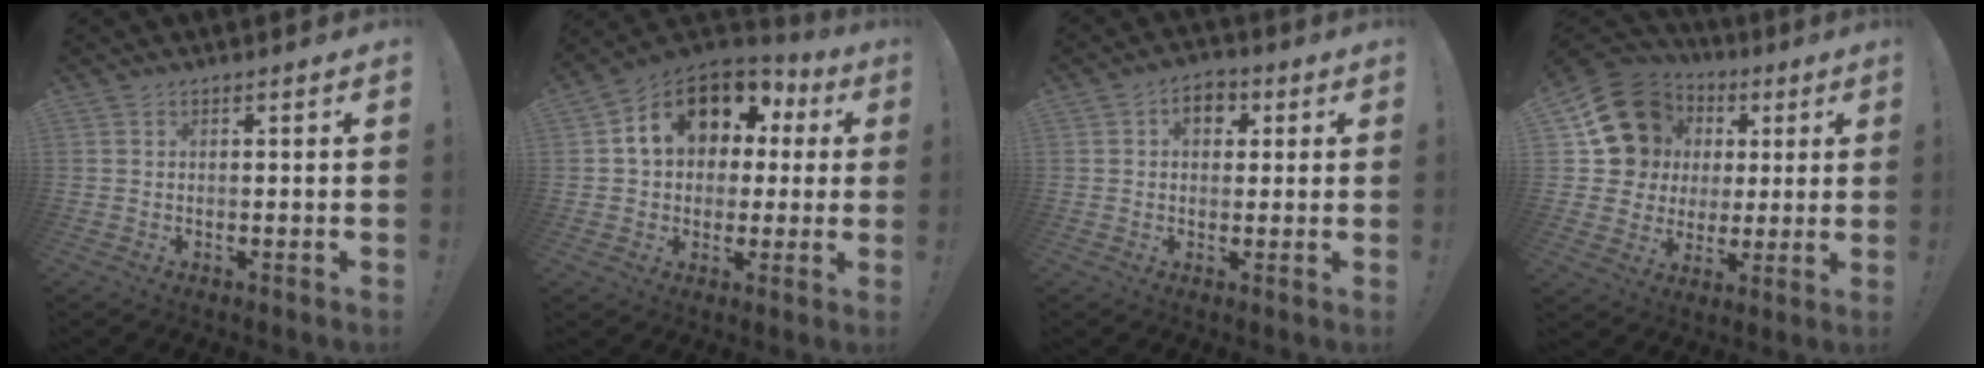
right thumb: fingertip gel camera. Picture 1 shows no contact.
{"total": 14.1, "force": [5.7, 10.4, 7.7], "torque": [-0.124, -0.020, 0.111]}
{"total": 5.9, "force": [1.7, 4.4, 3.5], "torque": [-0.046, 0.000, 0.029]}
{"total": 17.2, "force": [6.7, 14.3, 6.7], "torque": [-0.098, -0.027, 0.155]}